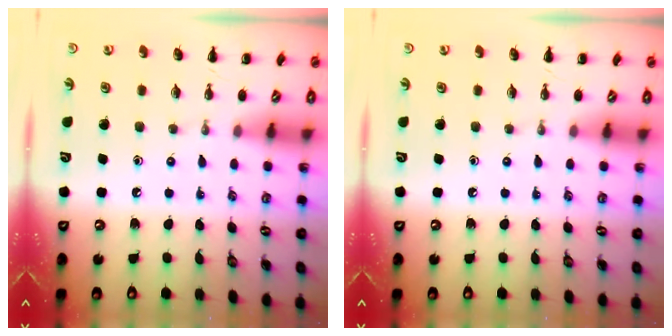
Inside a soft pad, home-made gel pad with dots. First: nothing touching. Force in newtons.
{"total": 0.0}